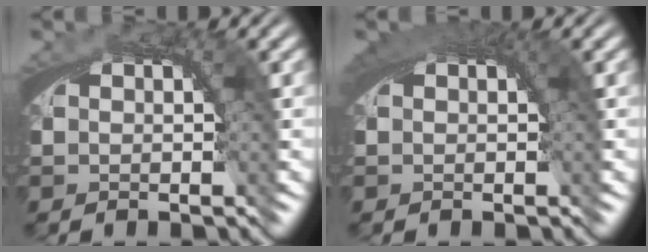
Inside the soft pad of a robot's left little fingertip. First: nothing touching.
{"total": 1.8, "force": [0.6, 1.1, 1.3], "torque": [-0.022, -0.005, 0.009]}